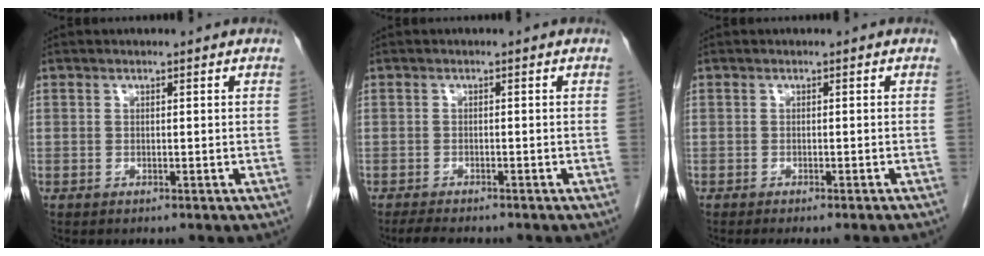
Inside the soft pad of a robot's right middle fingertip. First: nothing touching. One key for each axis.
{"total": 4.9, "fx": -4.2, "fy": 0.8, "fz": 2.3, "tx": -0.039, "ty": -0.013, "tz": -0.061}
{"total": 4.8, "fx": -4.3, "fy": -0.4, "fz": 2.2, "tx": -0.016, "ty": -0.007, "tz": -0.056}